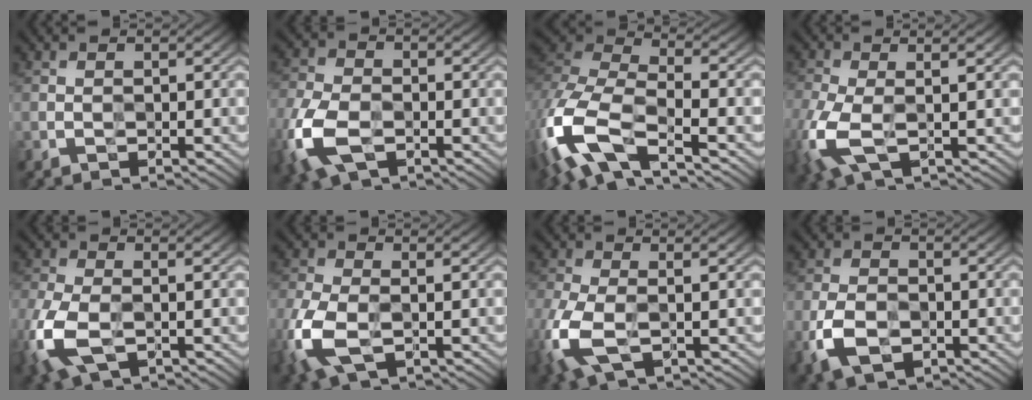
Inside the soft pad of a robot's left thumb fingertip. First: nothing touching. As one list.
[{"total": 10.2, "force": [-4.3, 5.9, 7.1], "torque": [-0.201, -0.022, -0.089]}, {"total": 14.9, "force": [-6.9, 6.7, 11.3], "torque": [-0.293, -0.024, -0.142]}, {"total": 7.7, "force": [-1.4, 3.1, 6.9], "torque": [-0.178, -0.012, -0.030]}, {"total": 9.1, "force": [-3.0, 5.0, 7.1], "torque": [-0.193, -0.020, -0.064]}, {"total": 8.8, "force": [-2.9, 4.8, 6.8], "torque": [-0.182, -0.019, -0.063]}, {"total": 8.5, "force": [-2.4, 4.0, 7.0], "torque": [-0.183, -0.018, -0.052]}, {"total": 6.5, "force": [-2.6, 4.0, 4.4], "torque": [-0.107, -0.011, -0.055]}]